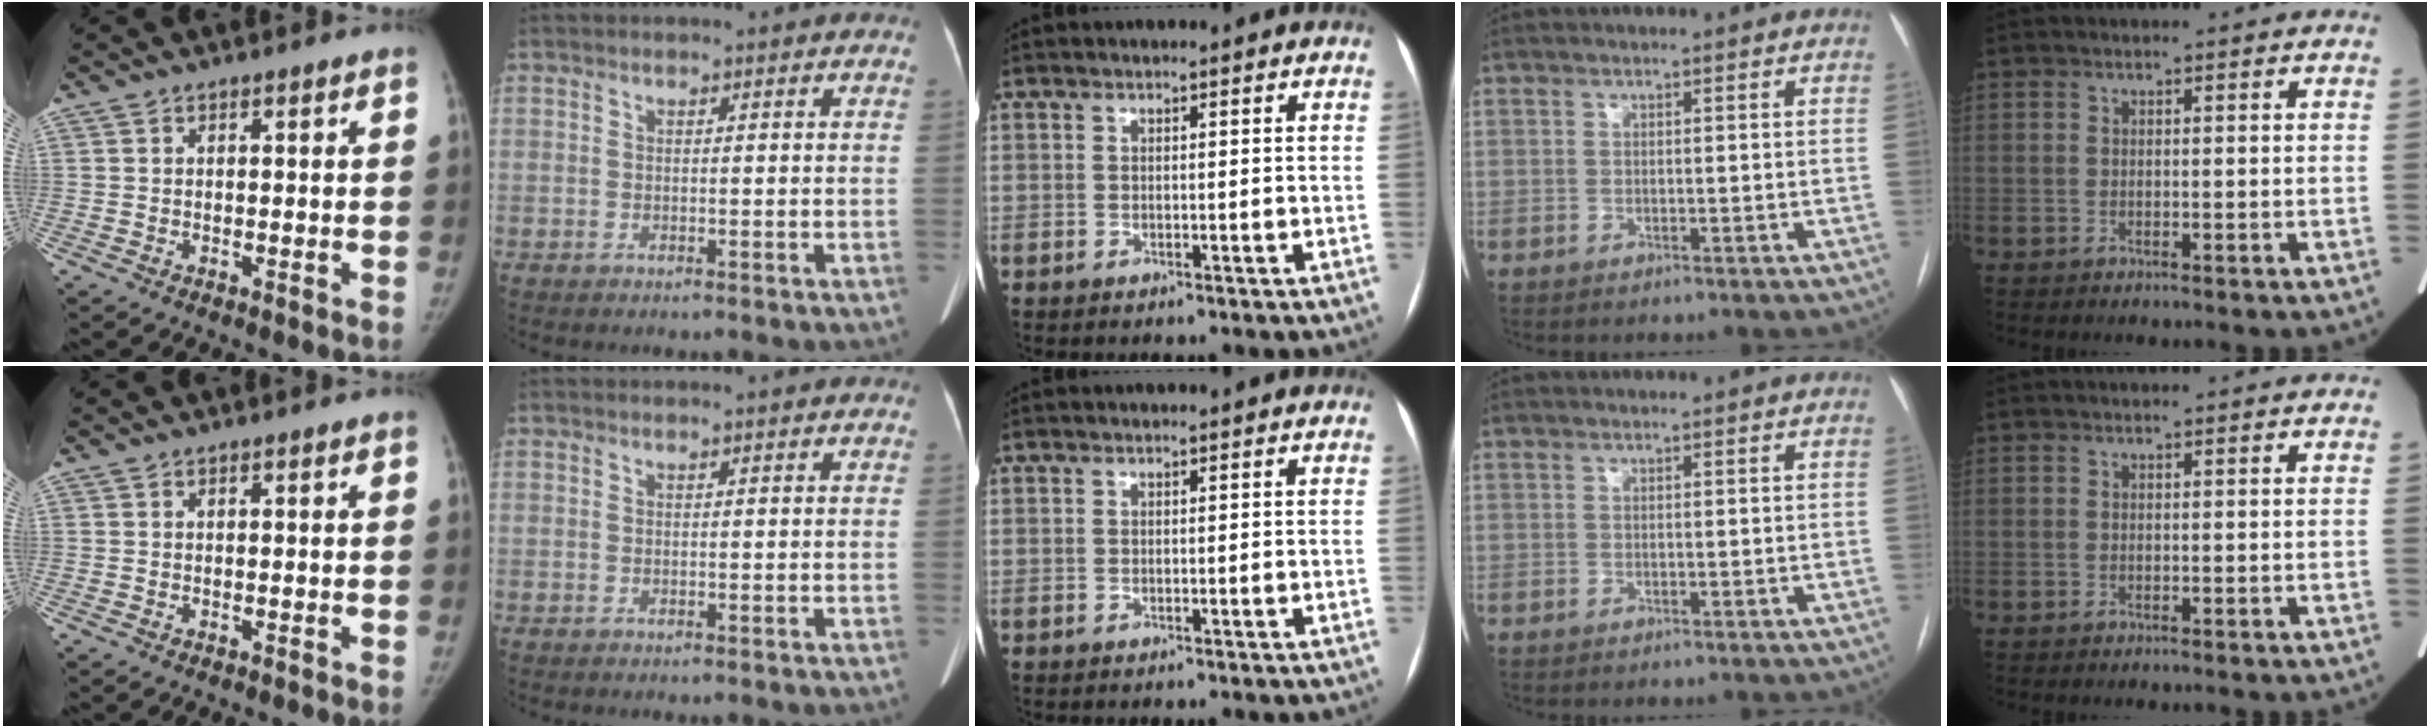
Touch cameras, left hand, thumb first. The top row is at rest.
{}